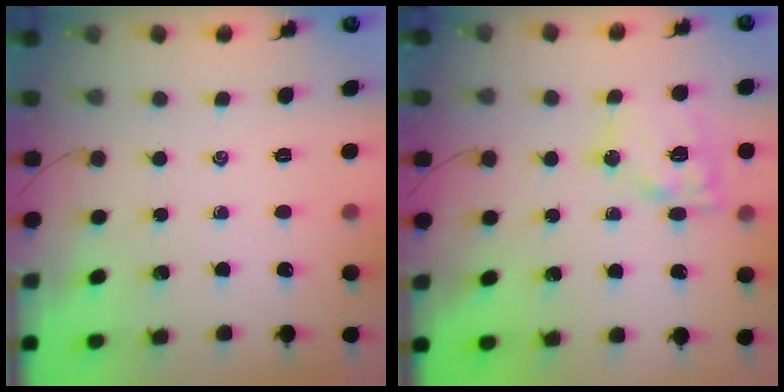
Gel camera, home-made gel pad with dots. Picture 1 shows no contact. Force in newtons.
{"total": 14.3, "press": 14.1, "slide": 2.6}